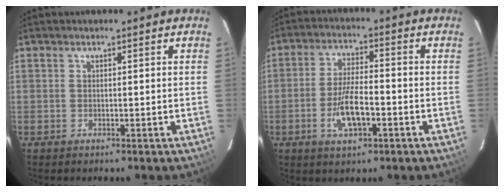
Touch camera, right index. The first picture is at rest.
{"total": 8.1, "force": [-3.1, 2.7, 6.9], "torque": [-0.139, -0.004, -0.053]}